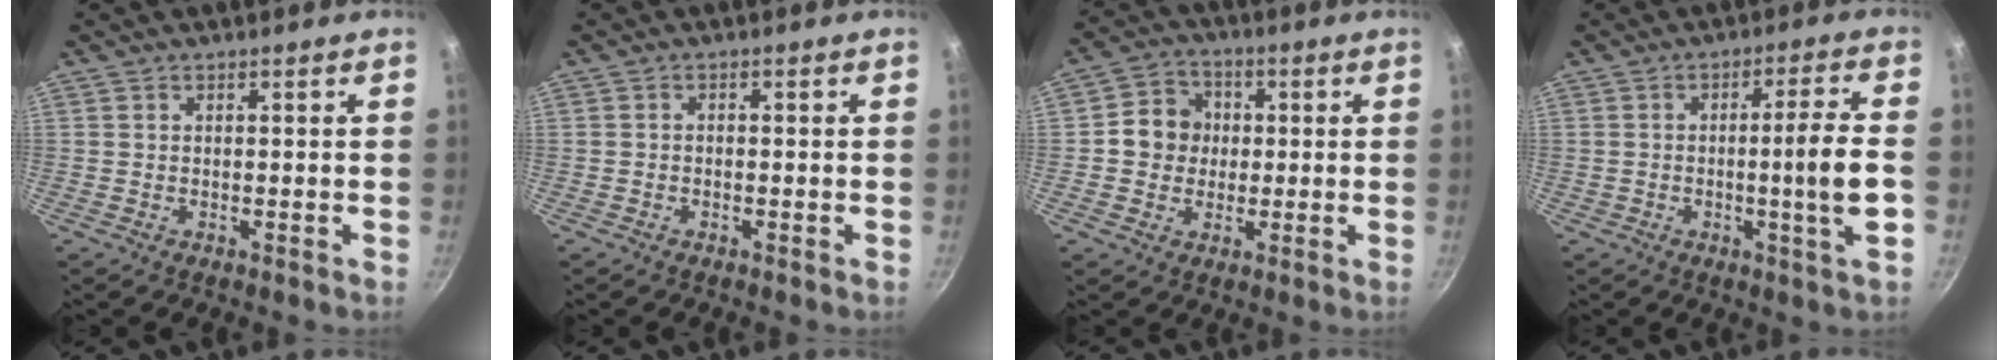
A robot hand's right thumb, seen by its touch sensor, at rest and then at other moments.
{"total": 0.8, "force": [-0.4, 0.5, 0.4], "torque": [-0.010, 0.006, -0.009]}
{"total": 8.0, "force": [0.3, 7.3, 3.2], "torque": [-0.017, 0.013, -0.011]}
{"total": 8.3, "force": [-1.4, -0.2, 8.1], "torque": [-0.129, 0.012, -0.020]}